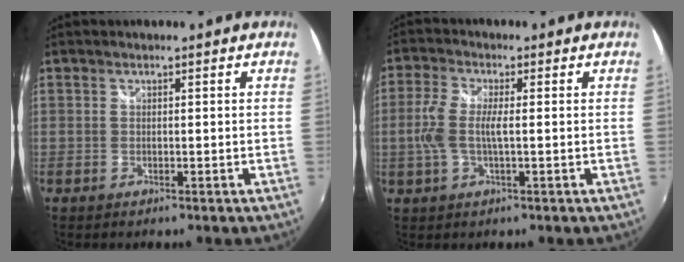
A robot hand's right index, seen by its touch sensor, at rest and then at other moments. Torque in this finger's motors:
{"motor_torque": [1.19, -0.15, 0.67, 0.15]}